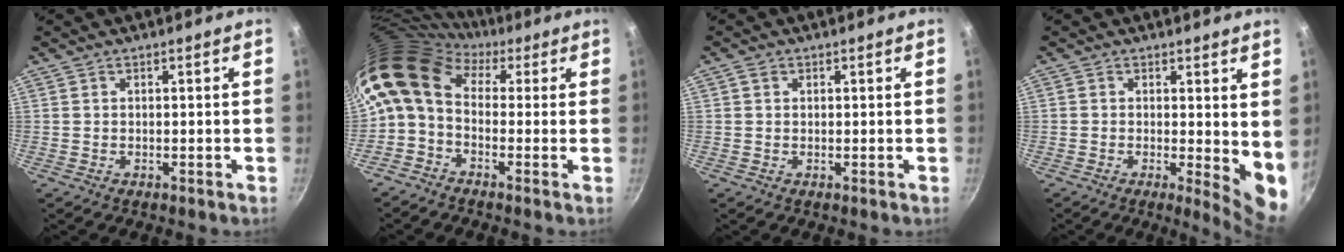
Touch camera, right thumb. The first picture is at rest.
{"total": 13.3, "force": [2.2, 9.4, 9.1], "torque": [-0.176, 0.030, 0.013]}
{"total": 1.0, "force": [0.4, 0.9, 0.2], "torque": [-0.002, 0.000, 0.005]}
{"total": 7.0, "force": [0.3, 2.3, 6.6], "torque": [-0.081, -0.021, 0.003]}